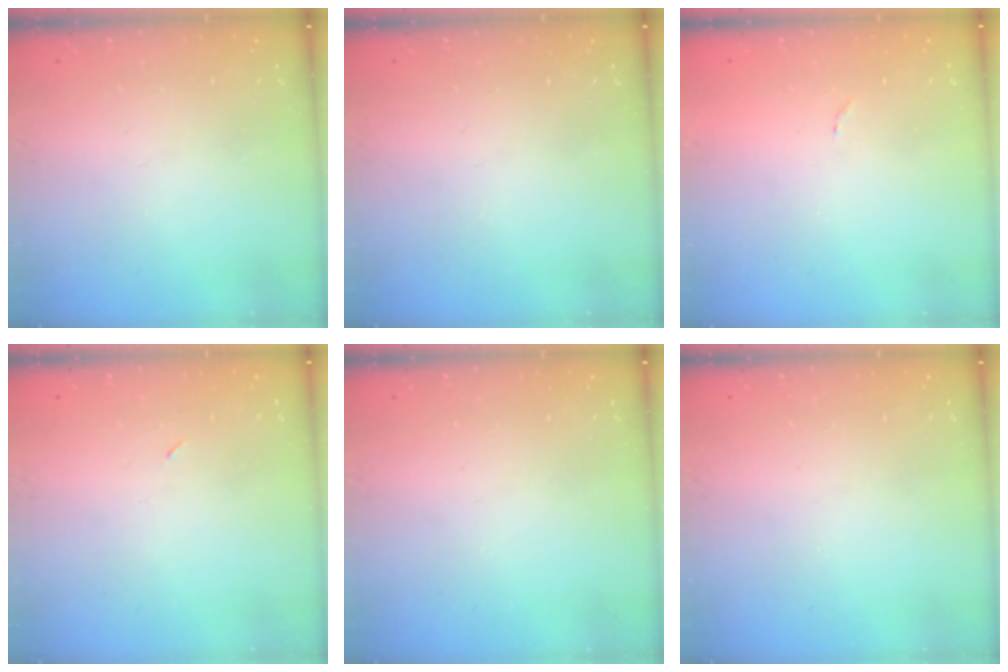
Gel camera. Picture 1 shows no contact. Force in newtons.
{"total": 0.0}
{"total": 5.0, "press": 5.0, "slide": 0.3}
{"total": 2.3, "press": 2.0, "slide": 1.2}
{"total": 0.0}
{"total": 0.0}